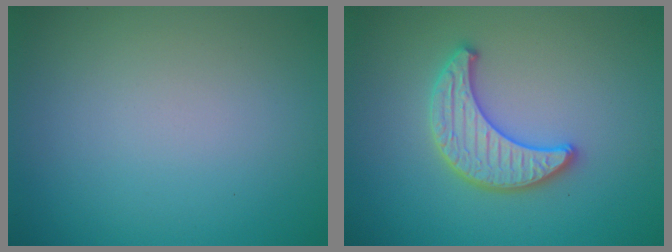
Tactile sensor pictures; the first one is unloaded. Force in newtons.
{"total": 3.4, "press": 3.3, "slide": 0.7}